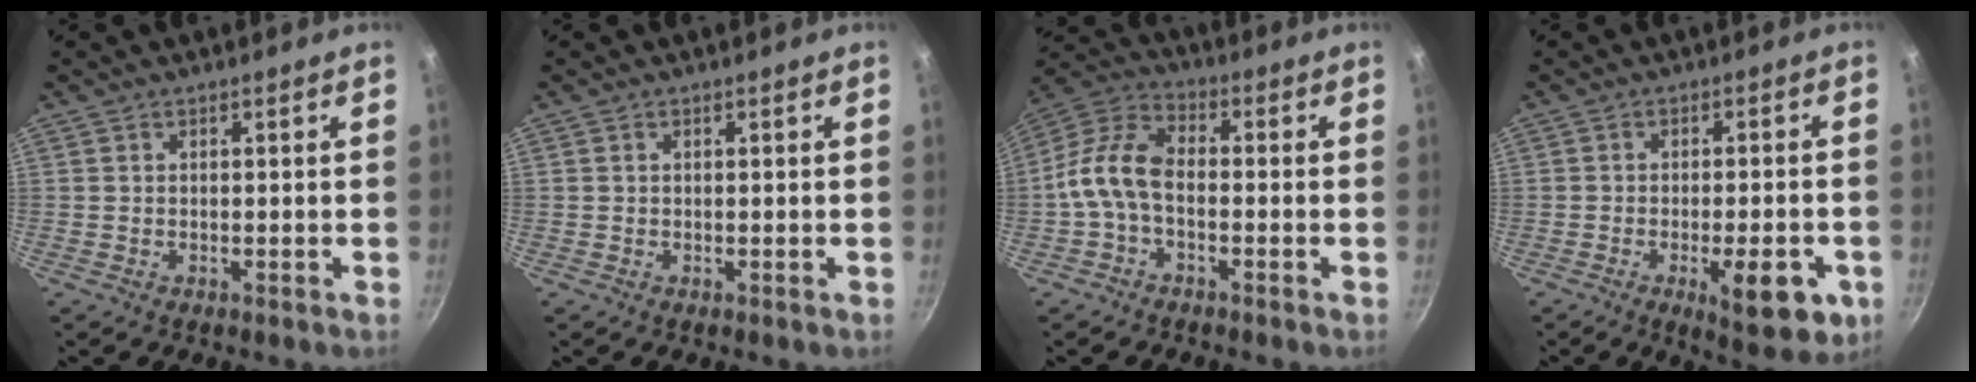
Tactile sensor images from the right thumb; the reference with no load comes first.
{"total": 0.0}
{"total": 10.3, "force": [-1.6, 6.0, 8.2], "torque": [-0.164, 0.034, -0.043]}
{"total": 10.5, "force": [-3.9, 3.5, 9.1], "torque": [-0.115, 0.004, -0.049]}